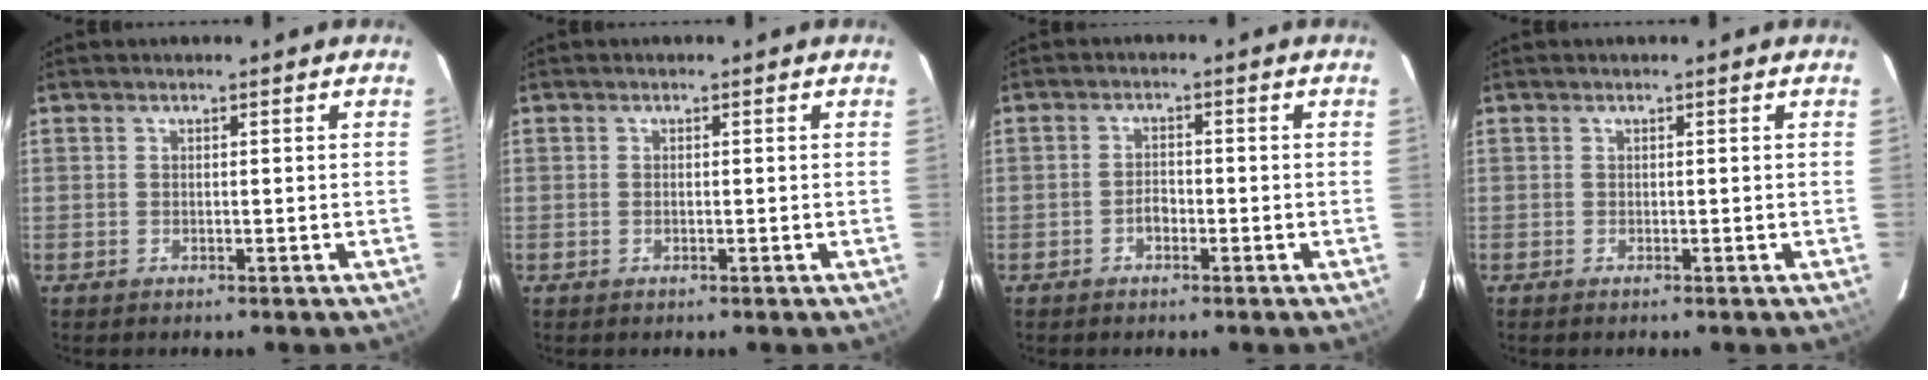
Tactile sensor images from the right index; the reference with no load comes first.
{"total": 0.5, "force": [-0.1, 0.2, 0.5], "torque": [-0.011, 0.001, -0.003]}
{"total": 2.1, "force": [-1.2, 1.3, 1.2], "torque": [-0.025, 0.006, -0.023]}
{"total": 0.0}